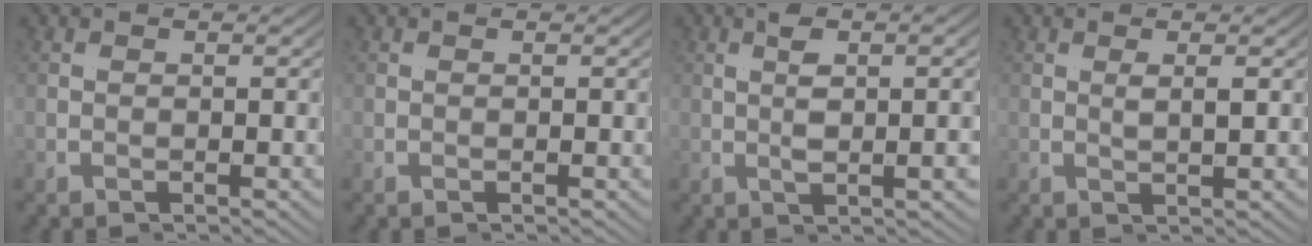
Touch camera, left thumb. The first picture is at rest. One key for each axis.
{"total": 0.0}
{"total": 3.1, "fx": -0.1, "fy": -2.5, "fz": 1.9, "tx": -0.019, "ty": 0.028, "tz": -0.013}
{"total": 1.7, "fx": 0.6, "fy": -1.4, "fz": 0.9, "tx": -0.001, "ty": 0.012, "tz": 0.001}